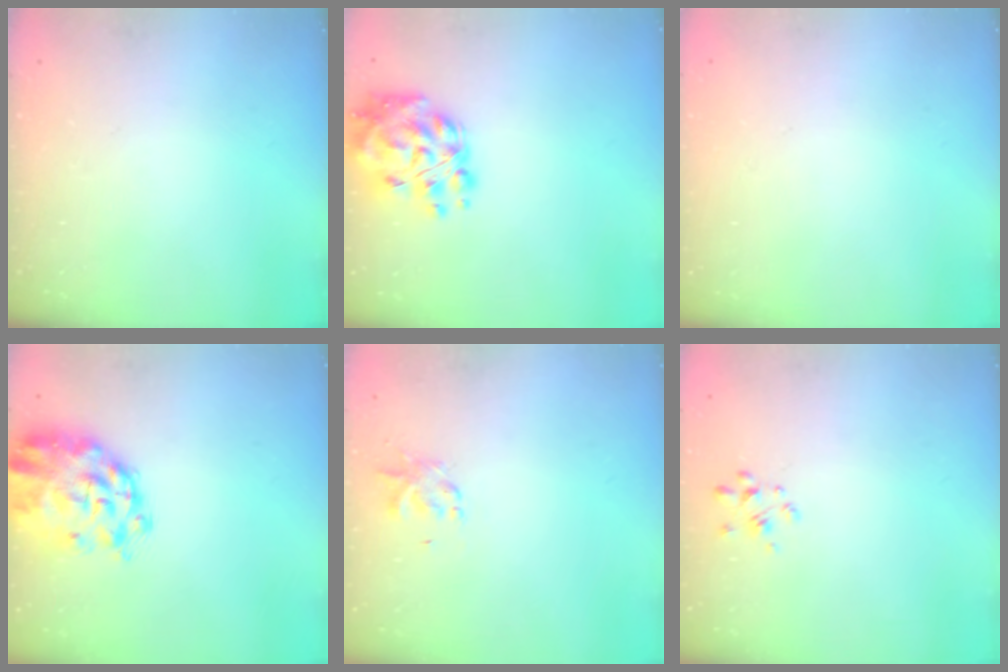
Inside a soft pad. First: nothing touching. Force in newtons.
{"total": 14.7, "press": 14.1, "slide": 4.2}
{"total": 1.9, "press": 1.9, "slide": 0.2}
{"total": 8.3, "press": 7.8, "slide": 2.7}
{"total": 1.0, "press": 0.9, "slide": 0.3}
{"total": 2.3, "press": 2.1, "slide": 0.8}